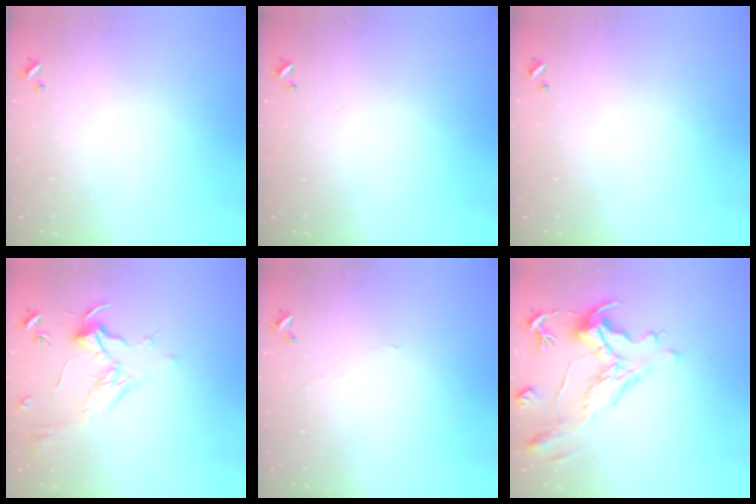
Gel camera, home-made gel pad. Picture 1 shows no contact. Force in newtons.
{"total": 0.0}
{"total": 0.0}
{"total": 1.8, "press": 1.6, "slide": 0.9}
{"total": 1.2, "press": 1.1, "slide": 0.3}
{"total": 1.9, "press": 0.9, "slide": 1.7}